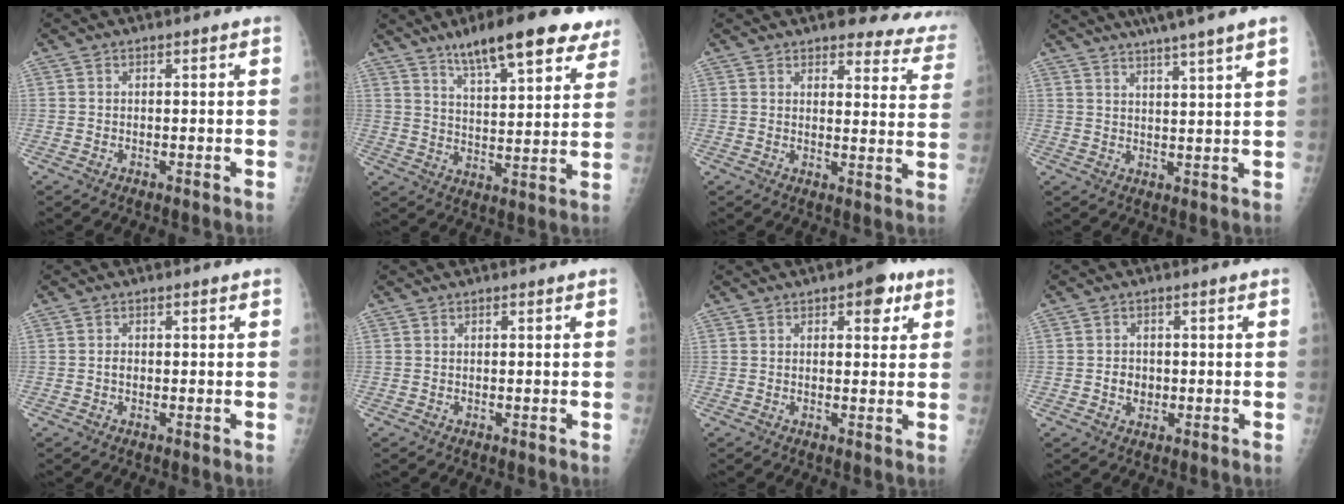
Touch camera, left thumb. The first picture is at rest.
{"total": 17.3, "force": [12.0, 4.7, 11.6], "torque": [-0.131, -0.043, 0.179]}
{"total": 14.0, "force": [11.5, 5.1, 6.1], "torque": [-0.013, -0.056, 0.107]}
{"total": 11.4, "force": [8.7, -0.4, 7.3], "torque": [-0.108, -0.010, 0.117]}
{"total": 0.8, "force": [-0.1, 0.6, 0.5], "torque": [-0.005, 0.002, -0.003]}
{"total": 0.0}
{"total": 5.3, "force": [2.7, 2.5, 3.9], "torque": [-0.025, -0.005, 0.028]}
{"total": 2.8, "force": [-0.4, 2.4, 1.4], "torque": [-0.007, 0.005, -0.003]}